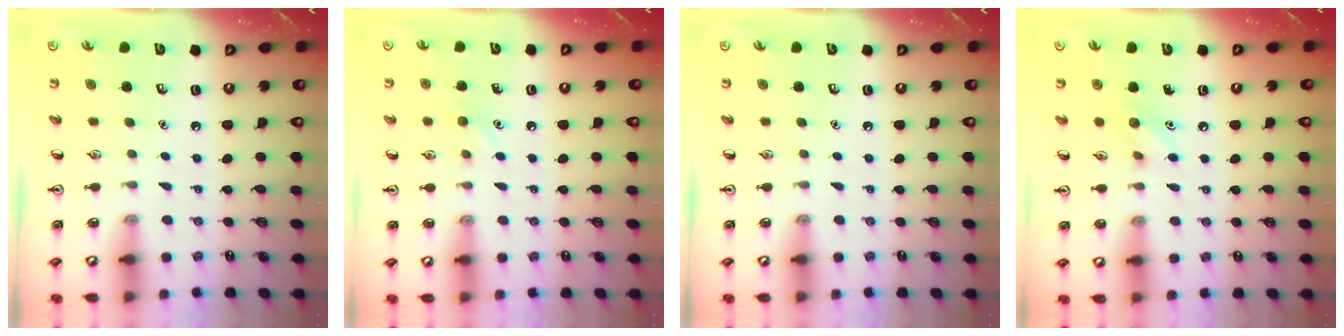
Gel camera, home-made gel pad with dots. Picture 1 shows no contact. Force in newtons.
{"total": 5.3, "press": 5.1, "slide": 1.4}
{"total": 0.0}
{"total": 6.3, "press": 6.2, "slide": 0.9}